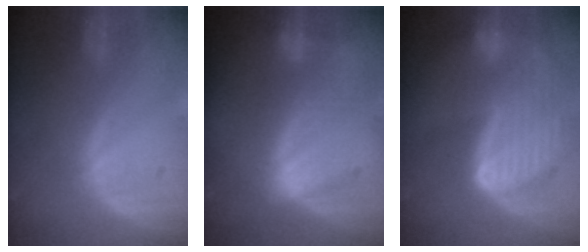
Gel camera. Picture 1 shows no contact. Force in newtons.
{"total": 7.4, "press": 7.3, "slide": 1.3}
{"total": 9.8, "press": 8.3, "slide": 5.3}